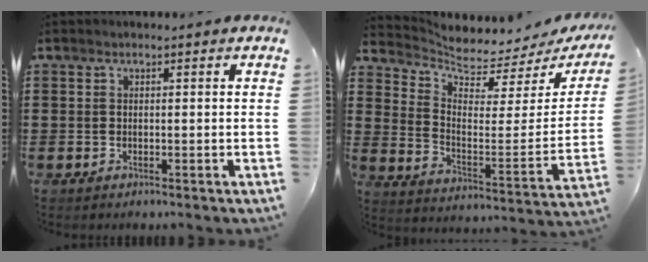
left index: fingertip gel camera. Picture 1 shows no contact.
{"total": 4.0, "force": [3.9, 0.6, 0.7], "torque": [-0.042, -0.046, 0.062]}